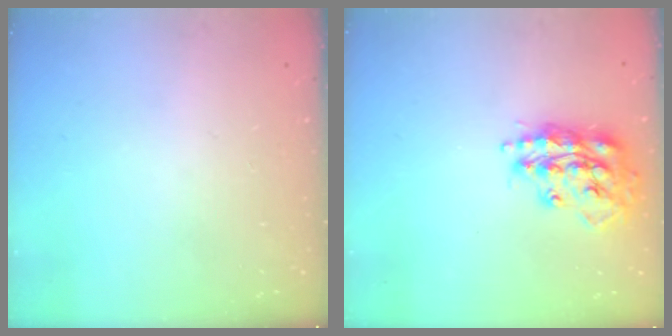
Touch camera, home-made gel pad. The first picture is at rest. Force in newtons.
{"total": 17.0, "press": 16.9, "slide": 1.4}